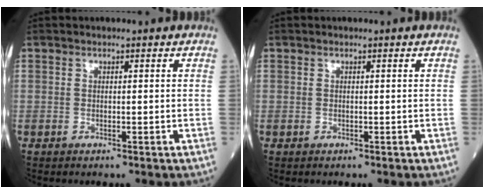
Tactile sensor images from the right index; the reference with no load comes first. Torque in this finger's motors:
{"motor_torque": [0.05, 0.00, 0.00, -0.01]}